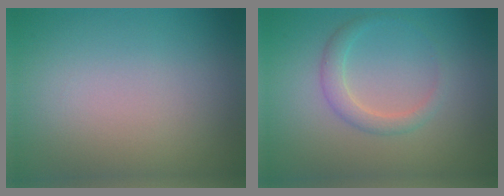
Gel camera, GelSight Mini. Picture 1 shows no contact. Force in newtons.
{"total": 1.8, "press": 1.8, "slide": 0.1}